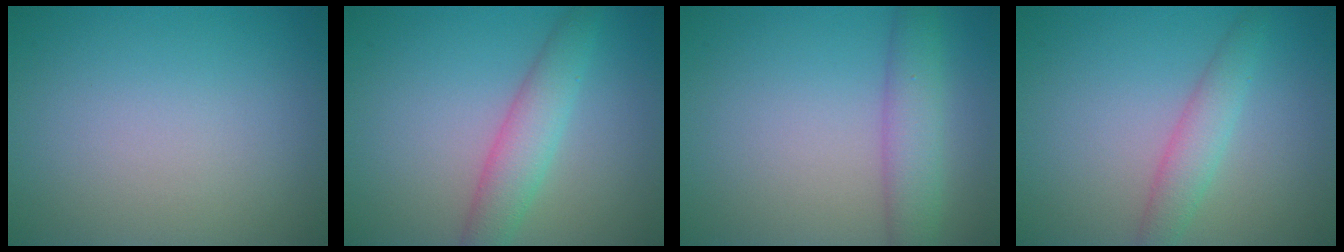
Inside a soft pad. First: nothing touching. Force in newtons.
{"total": 3.7, "press": 3.7, "slide": 0.1}
{"total": 3.7, "press": 3.6, "slide": 0.4}
{"total": 2.7, "press": 2.7, "slide": 0.0}